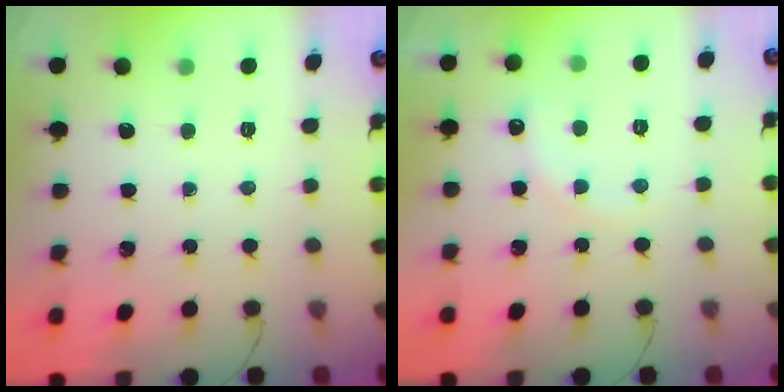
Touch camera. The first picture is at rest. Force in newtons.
{"total": 7.9, "press": 7.7, "slide": 1.6}